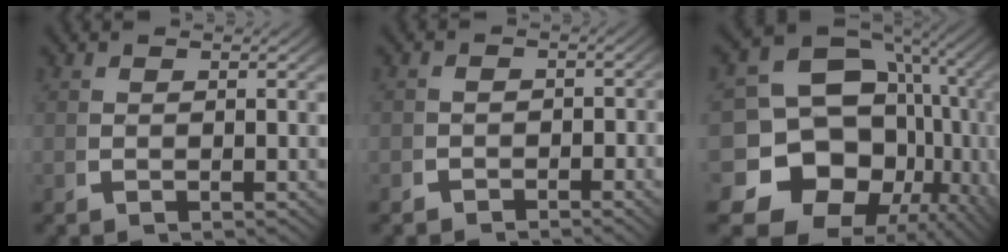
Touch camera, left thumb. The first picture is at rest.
{"total": 1.6, "force": [-1.3, 1.0, 0.1], "torque": [0.008, -0.006, -0.025]}
{"total": 20.6, "force": [-2.8, 16.5, 12.1], "torque": [-0.229, -0.066, -0.044]}